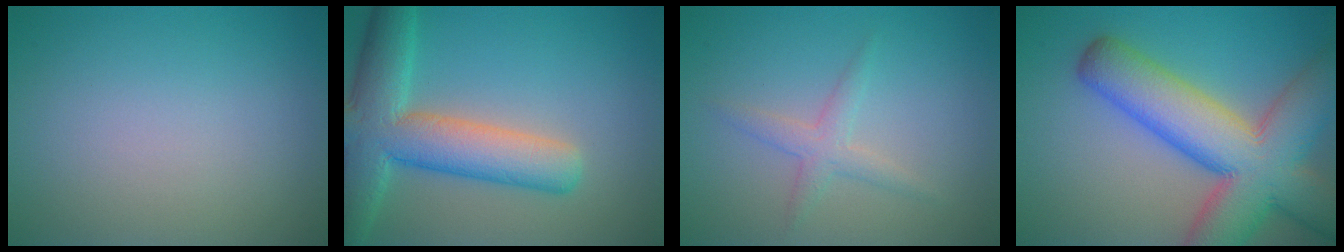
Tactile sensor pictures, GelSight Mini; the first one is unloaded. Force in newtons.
{"total": 8.6, "press": 8.6, "slide": 0.6}
{"total": 1.9, "press": 1.9, "slide": 0.0}
{"total": 12.5, "press": 12.5, "slide": 0.6}